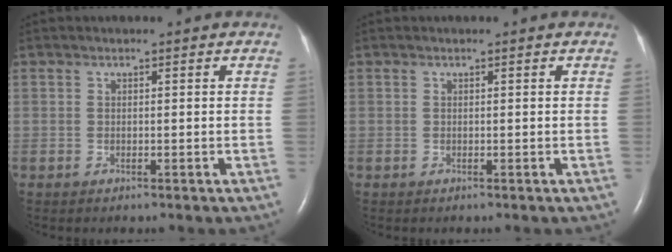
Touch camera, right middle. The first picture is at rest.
{"total": 0.0}